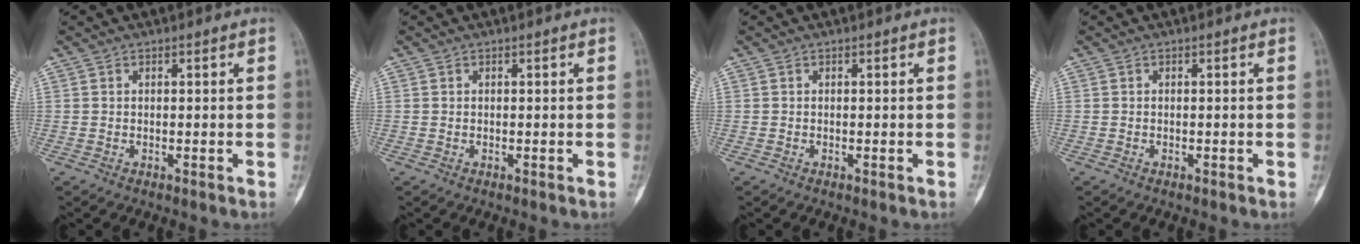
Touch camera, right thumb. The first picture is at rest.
{"total": 0.0}
{"total": 0.0}
{"total": 0.0}